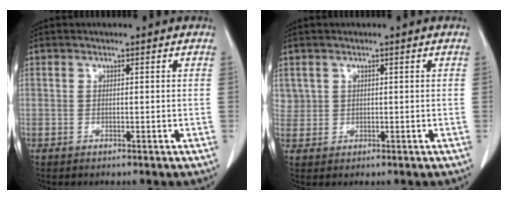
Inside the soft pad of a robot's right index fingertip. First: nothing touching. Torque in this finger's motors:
{"motor_torque": [0.01, -0.01, 0.02, 0.00]}